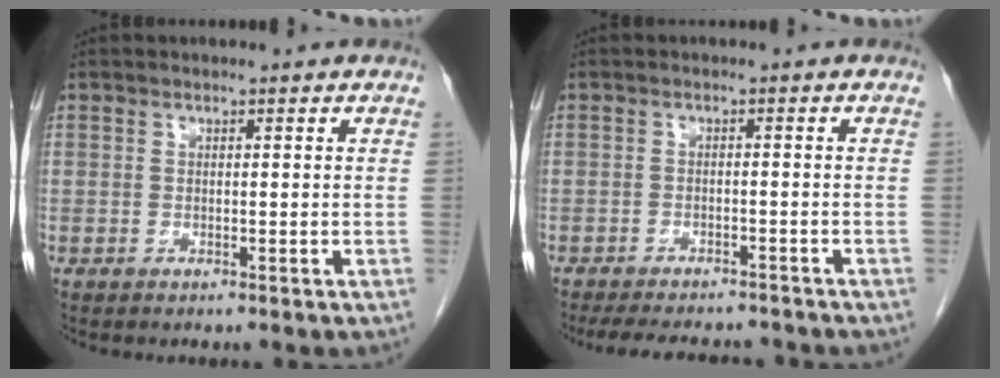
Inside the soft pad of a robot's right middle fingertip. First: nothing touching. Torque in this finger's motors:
{"motor_torque": [0.85, -0.64, 0.26, 0.07]}